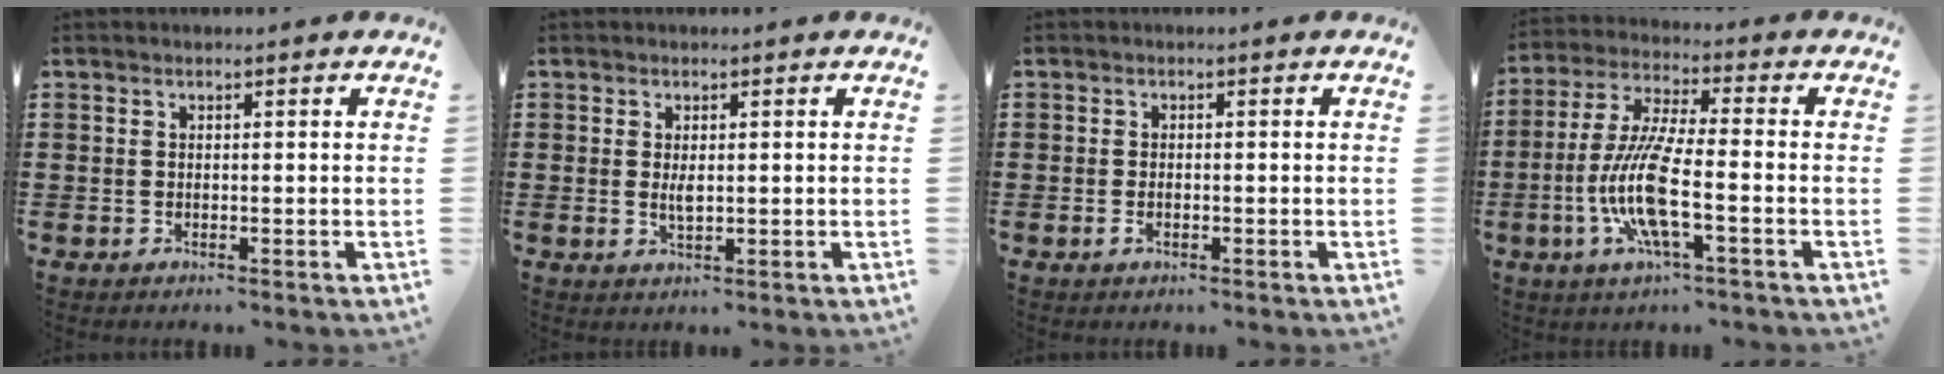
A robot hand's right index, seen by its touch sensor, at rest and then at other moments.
{"total": 2.1, "force": [0.2, 0.8, 2.0], "torque": [-0.039, 0.001, 0.004]}
{"total": 1.2, "force": [-0.5, 0.5, 0.9], "torque": [-0.026, -0.006, -0.011]}
{"total": 10.8, "force": [-3.5, 2.3, 10.0], "torque": [-0.226, -0.014, -0.073]}